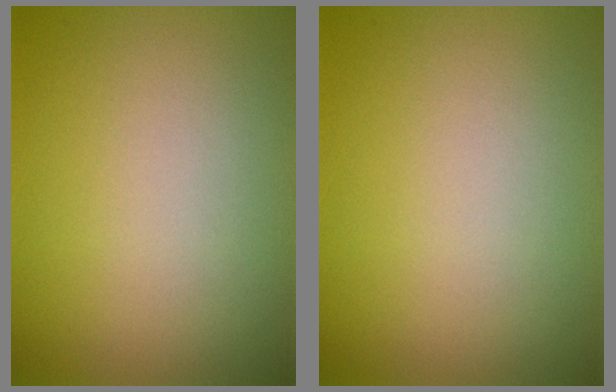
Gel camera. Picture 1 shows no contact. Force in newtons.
{"total": 0.0}